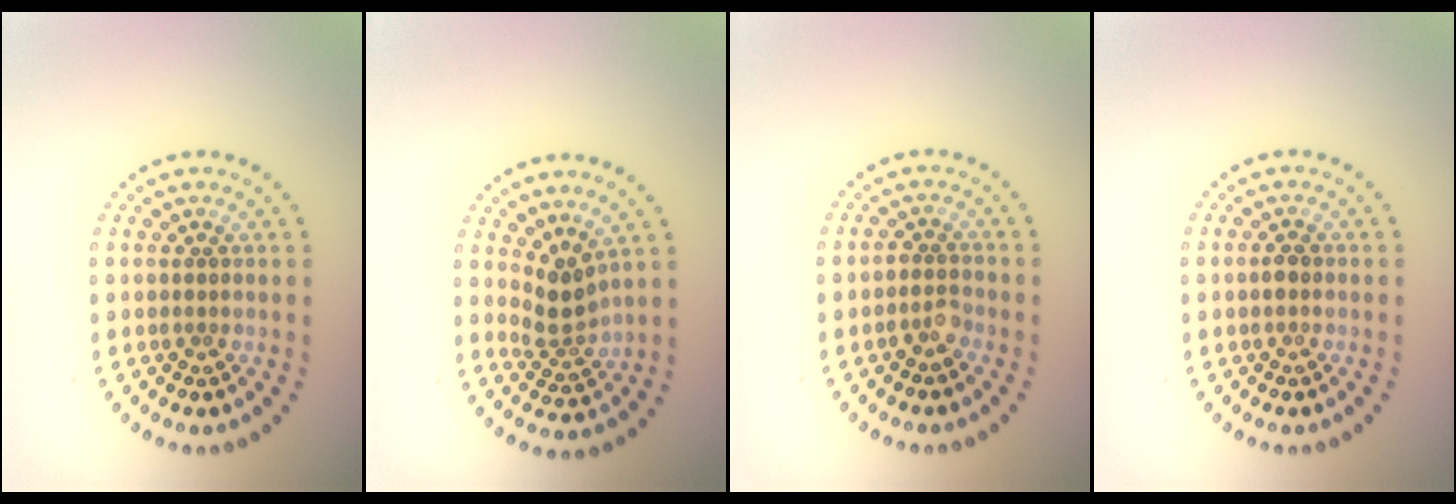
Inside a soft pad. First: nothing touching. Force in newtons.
{"total": 2.6, "press": 1.8, "slide": 1.8}
{"total": 1.5, "press": 1.3, "slide": 0.8}
{"total": 0.9, "press": 0.9, "slide": 0.0}